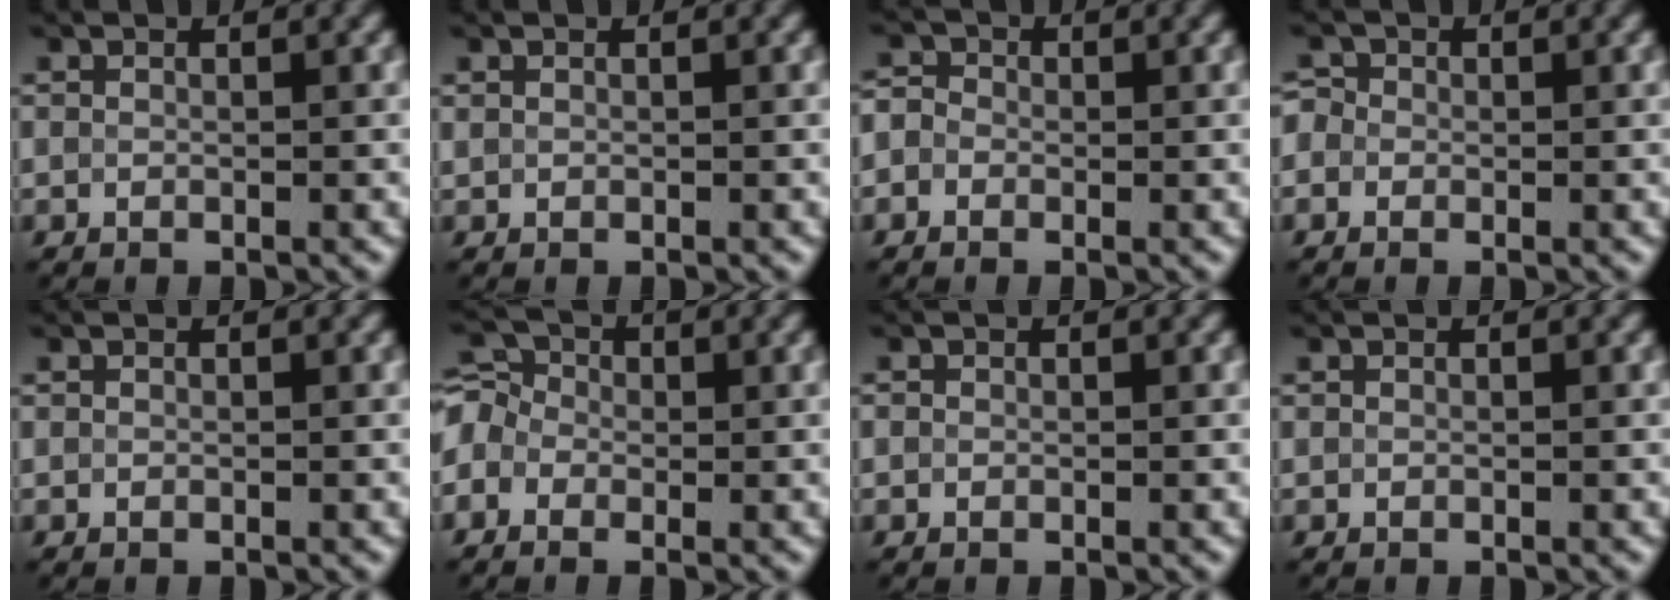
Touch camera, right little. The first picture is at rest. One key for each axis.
{"total": 0.0}
{"total": 1.9, "fx": -0.3, "fy": 1.7, "fz": 0.8, "tx": -0.006, "ty": 0.007, "tz": -0.023}
{"total": 1.7, "fx": 0.2, "fy": 1.5, "fz": 0.7, "tx": -0.002, "ty": 0.006, "tz": -0.014}
{"total": 0.0}
{"total": 4.3, "fx": -0.7, "fy": 3.7, "fz": 2.1, "tx": -0.044, "ty": 0.022, "tz": -0.032}
{"total": 0.0}
{"total": 0.0}